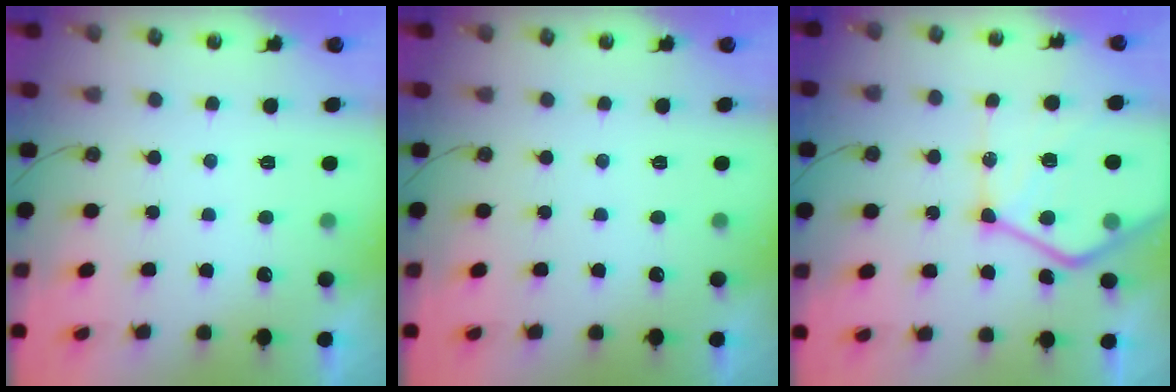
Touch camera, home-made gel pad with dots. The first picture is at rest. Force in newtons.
{"total": 0.0}
{"total": 22.6, "press": 22.5, "slide": 2.4}